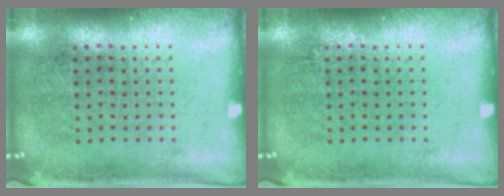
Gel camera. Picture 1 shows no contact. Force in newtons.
{"total": 0.0}